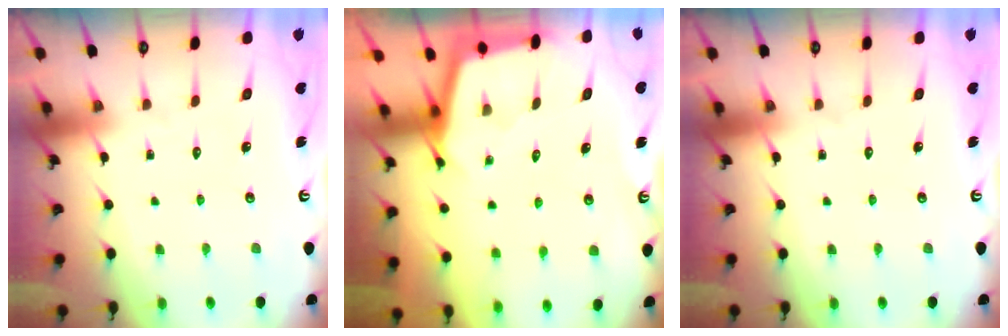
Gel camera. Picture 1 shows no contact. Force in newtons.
{"total": 2.2, "press": 2.2, "slide": 0.2}
{"total": 0.0}